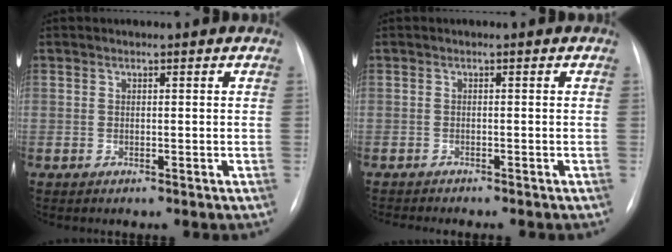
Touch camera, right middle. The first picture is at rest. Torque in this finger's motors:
{"motor_torque": [0.66, -0.73, 0.06, 0.01]}